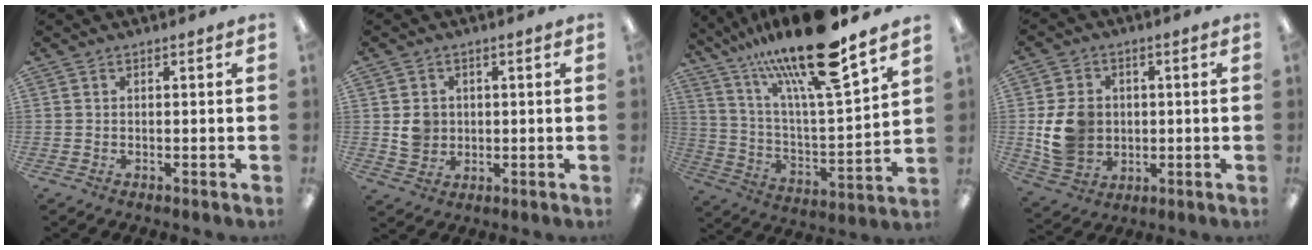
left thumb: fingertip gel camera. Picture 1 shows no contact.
{"total": 4.7, "force": [0.6, 4.4, 1.5], "torque": [-0.013, 0.000, 0.008]}
{"total": 22.8, "force": [17.5, 4.2, 13.9], "torque": [-0.245, -0.106, 0.286]}
{"total": 10.0, "force": [0.3, 8.6, 5.1], "torque": [-0.099, 0.013, 0.014]}